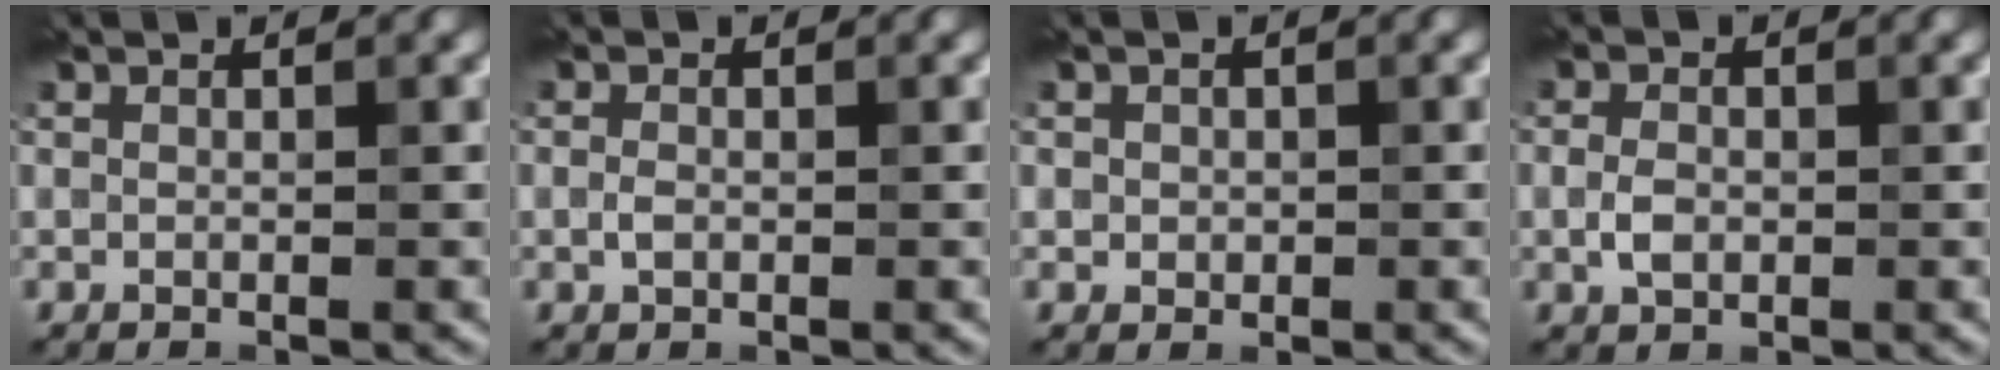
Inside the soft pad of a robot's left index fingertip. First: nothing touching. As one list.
[{"total": 0.8, "force": [-0.3, 0.5, 0.5], "torque": [-0.011, -0.004, -0.007]}, {"total": 0.9, "force": [0.0, 0.8, 0.3], "torque": [-0.003, -0.004, 0.002]}, {"total": 1.8, "force": [-0.4, 1.3, 1.2], "torque": [-0.027, -0.003, -0.011]}]